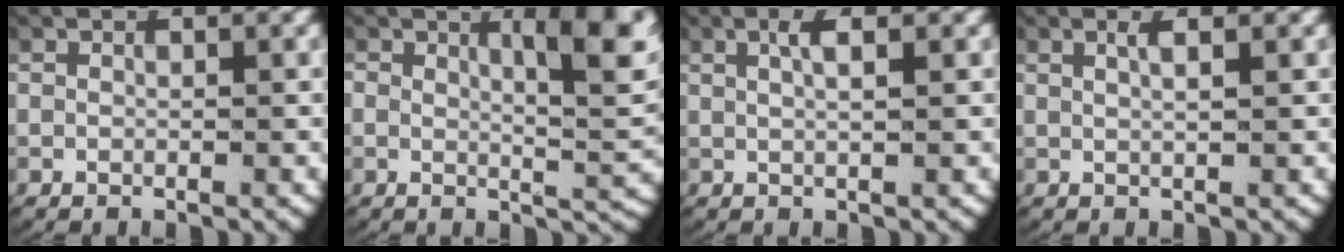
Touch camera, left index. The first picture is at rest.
{"total": 6.7, "force": [2.3, 2.0, 5.9], "torque": [-0.083, -0.008, 0.035]}
{"total": 2.2, "force": [1.2, 0.4, 1.8], "torque": [-0.034, 0.006, 0.019]}
{"total": 1.6, "force": [0.8, 0.0, 1.3], "torque": [-0.027, 0.002, 0.016]}